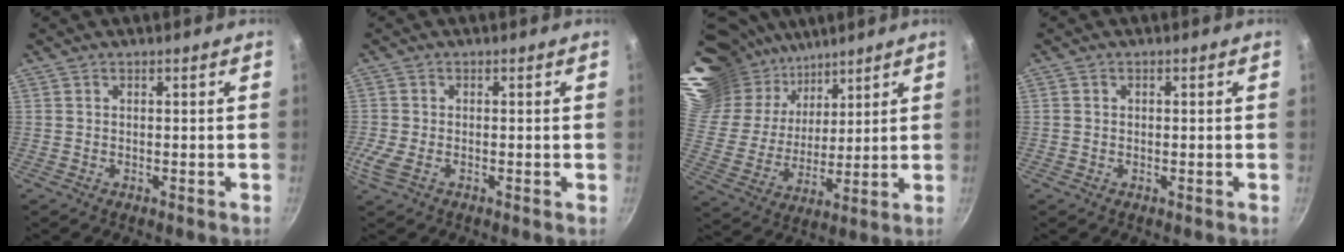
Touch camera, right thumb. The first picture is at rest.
{"total": 3.5, "force": [-1.1, 1.5, 2.9], "torque": [-0.068, -0.004, -0.029]}
{"total": 26.3, "force": [19.9, 14.5, 9.2], "torque": [-0.179, -0.070, 0.380]}
{"total": 0.5, "force": [-0.1, 0.5, 0.2], "torque": [-0.001, 0.002, -0.002]}